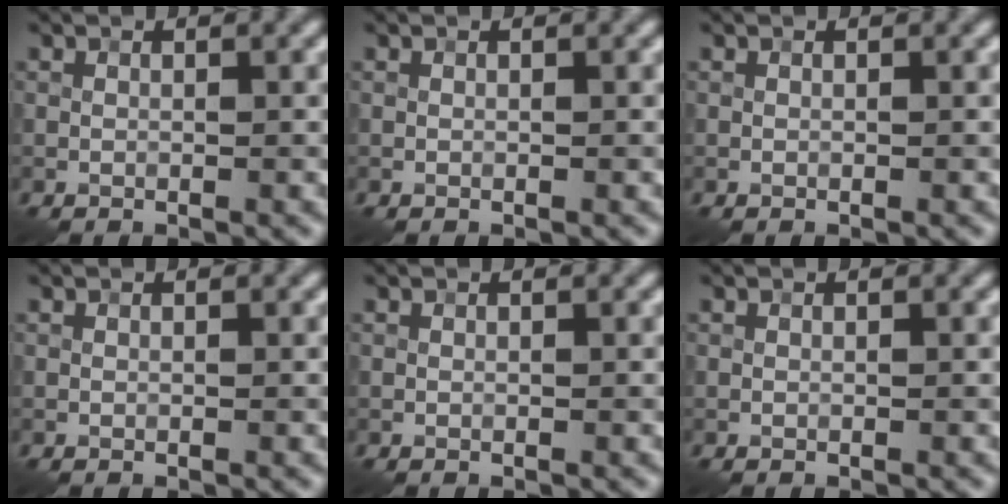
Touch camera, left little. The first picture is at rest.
{"total": 0.0}
{"total": 0.0}
{"total": 0.0}
{"total": 0.0}
{"total": 0.0}